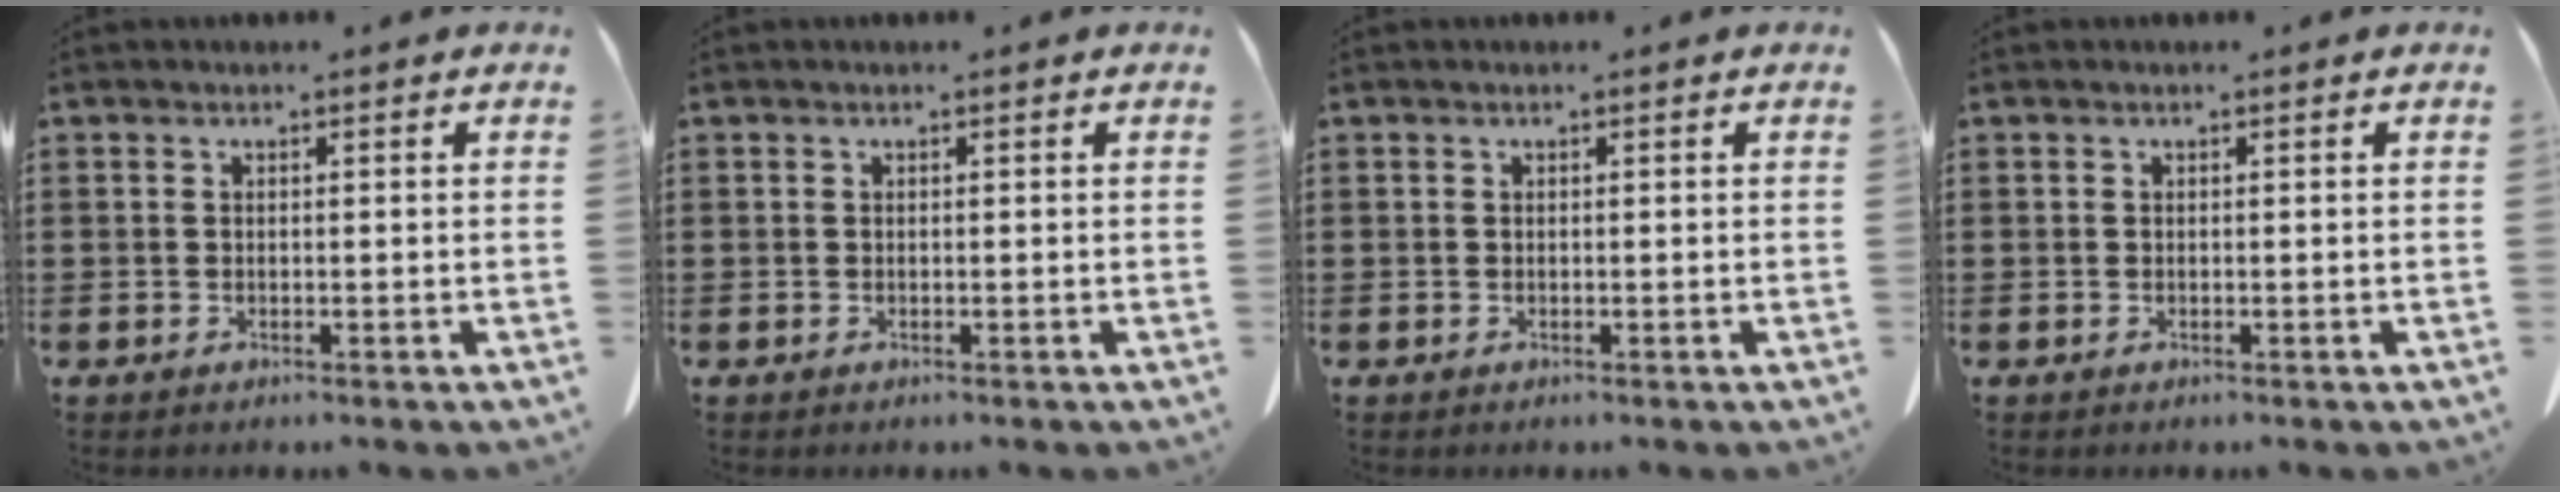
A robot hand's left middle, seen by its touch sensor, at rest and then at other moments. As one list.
[{"total": 0.0}, {"total": 0.0}, {"total": 0.0}]